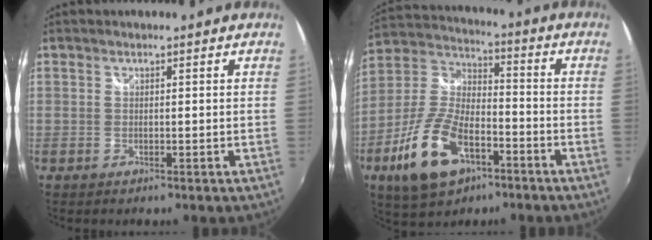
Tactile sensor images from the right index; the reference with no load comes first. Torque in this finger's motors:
{"motor_torque": [1.10, -1.04, 0.84, 0.21]}